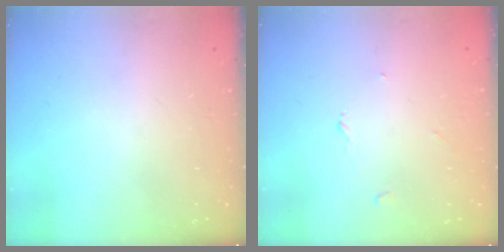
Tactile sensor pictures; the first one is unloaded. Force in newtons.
{"total": 2.7, "press": 2.7, "slide": 0.3}